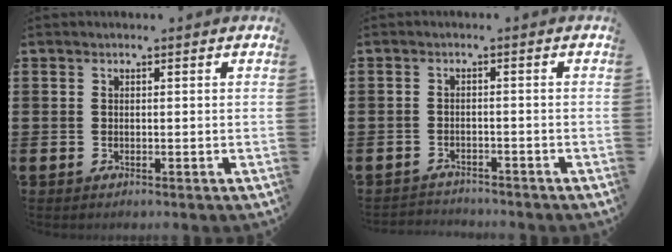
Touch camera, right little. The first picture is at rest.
{"total": 1.7, "force": [-1.7, 0.1, -0.2], "torque": [-0.001, 0.003, -0.038]}